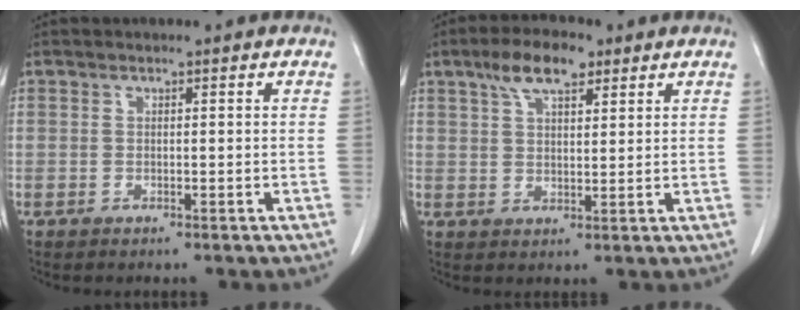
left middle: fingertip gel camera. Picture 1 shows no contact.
{"total": 6.9, "force": [4.2, 2.5, 4.8], "torque": [-0.092, 0.015, 0.075]}